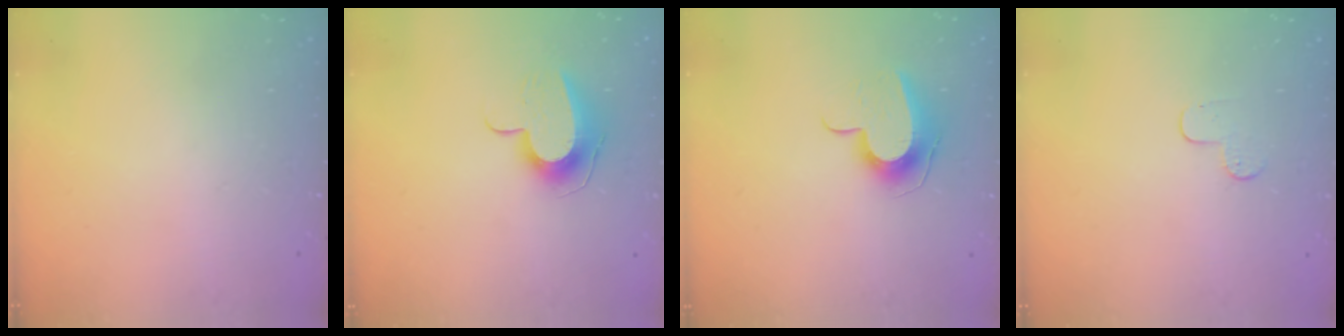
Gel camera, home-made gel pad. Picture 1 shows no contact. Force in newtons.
{"total": 9.7, "press": 9.6, "slide": 0.8}
{"total": 10.0, "press": 9.9, "slide": 0.9}
{"total": 3.7, "press": 3.7, "slide": 0.4}